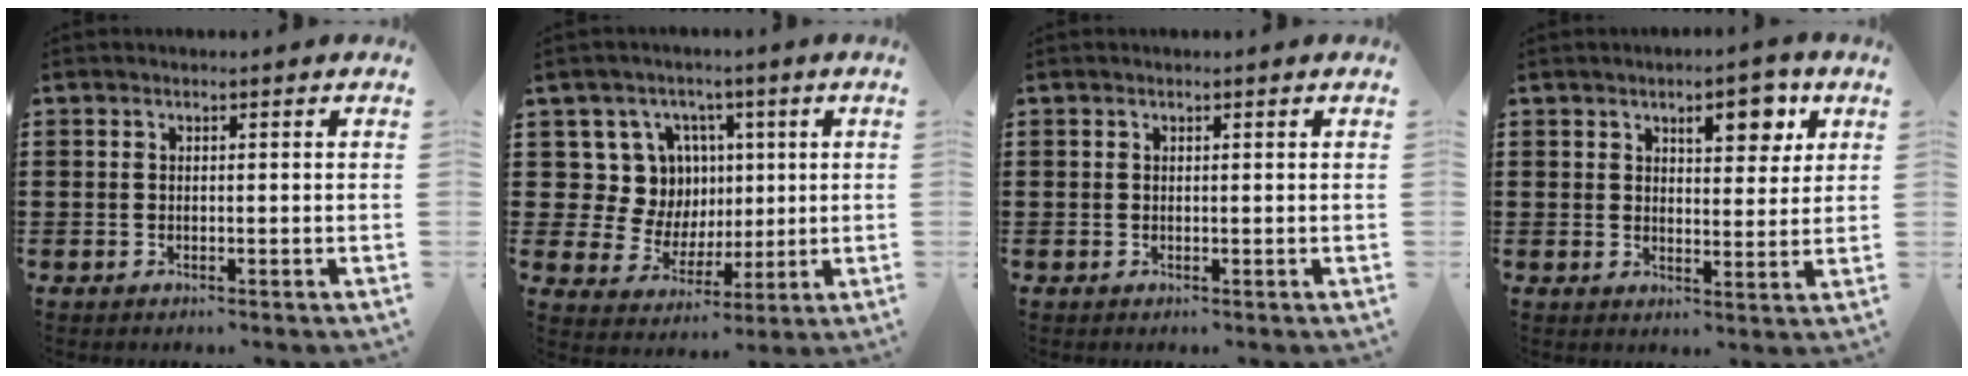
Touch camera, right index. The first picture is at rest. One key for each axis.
{"total": 9.8, "fx": 2.9, "fy": 9.1, "fz": 2.5, "tx": -0.065, "ty": -0.010, "tz": 0.061}
{"total": 0.0}
{"total": 6.7, "fx": 3.7, "fy": 2.9, "fz": 4.8, "tx": -0.064, "ty": -0.003, "tz": 0.056}